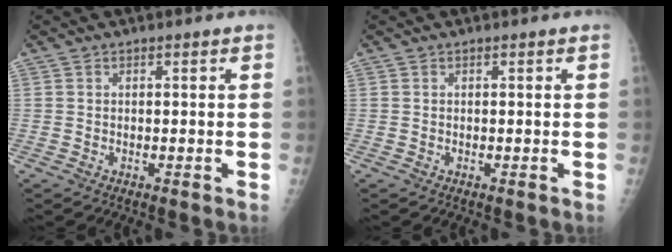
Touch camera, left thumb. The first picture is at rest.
{"total": 0.0}